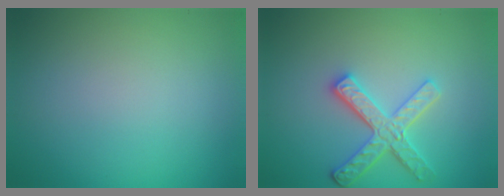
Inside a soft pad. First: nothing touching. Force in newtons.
{"total": 3.7, "press": 3.2, "slide": 1.7}